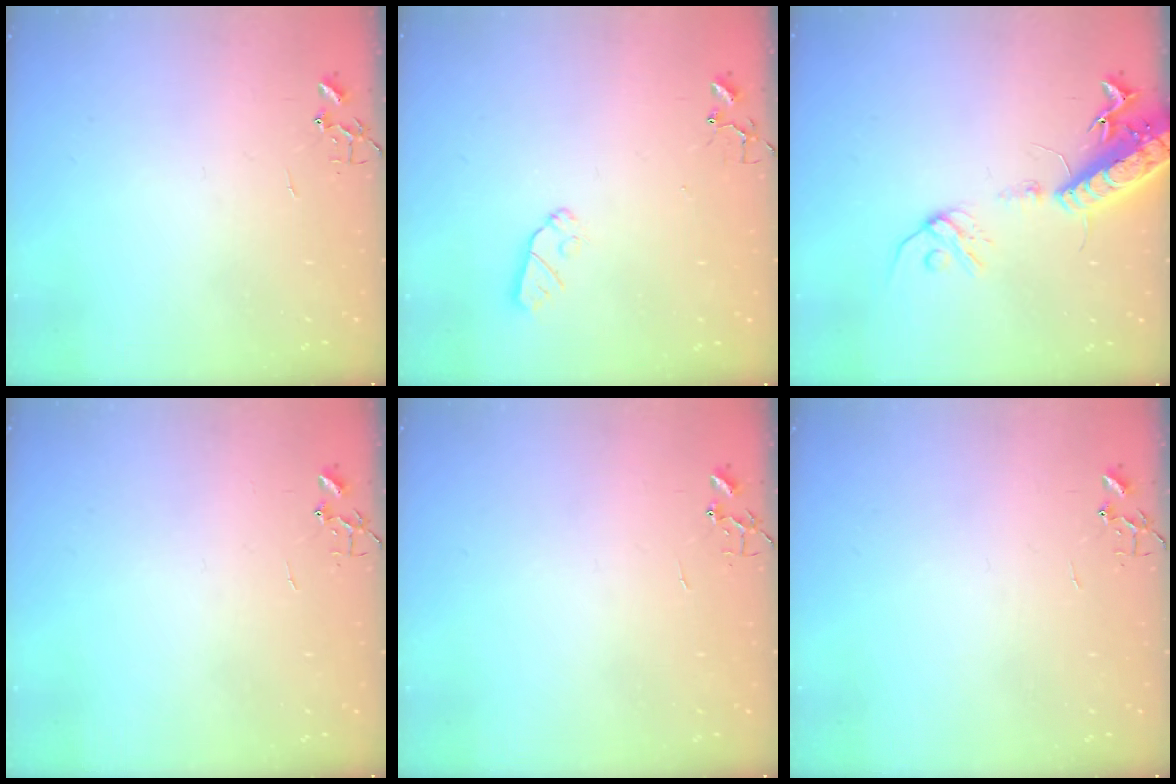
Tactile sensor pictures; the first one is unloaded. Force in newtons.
{"total": 6.6, "press": 6.6, "slide": 0.2}
{"total": 16.6, "press": 16.1, "slide": 4.0}
{"total": 0.0}
{"total": 0.0}
{"total": 0.0}